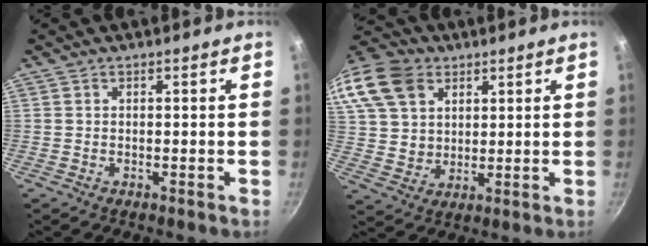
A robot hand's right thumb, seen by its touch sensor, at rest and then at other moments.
{"total": 21.2, "force": [9.8, 15.8, 10.2], "torque": [-0.229, 0.018, 0.188]}